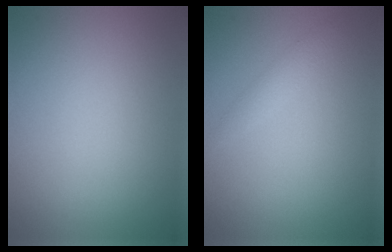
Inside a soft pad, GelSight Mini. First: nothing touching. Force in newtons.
{"total": 1.2, "press": 1.2, "slide": 0.0}